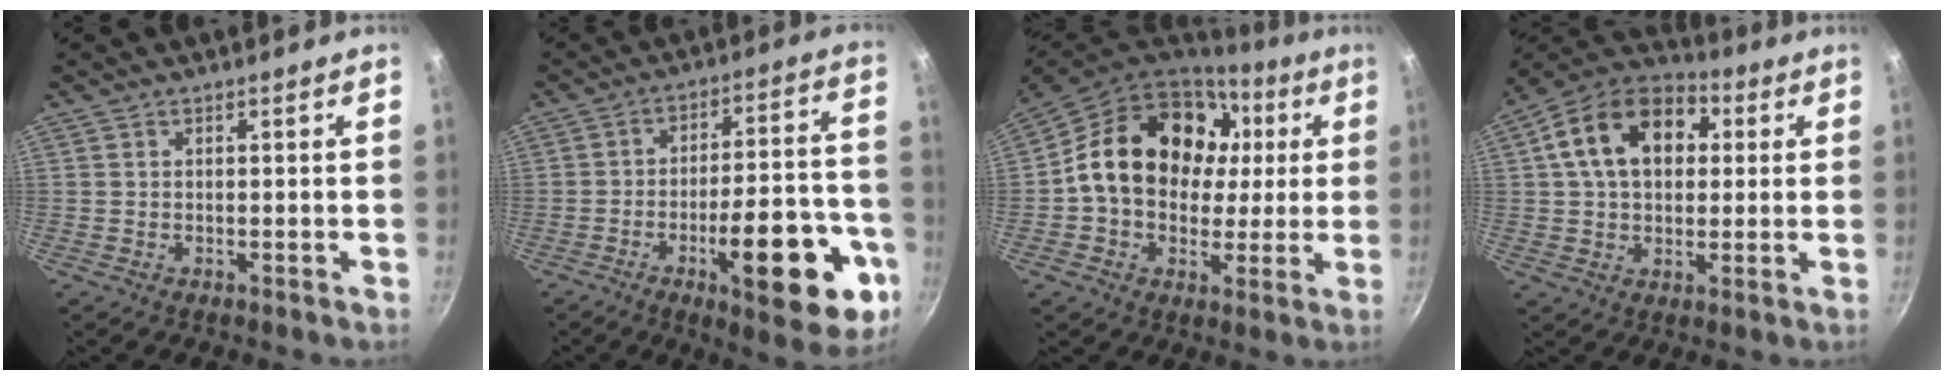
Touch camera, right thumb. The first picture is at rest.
{"total": 21.3, "force": [-8.7, 7.4, 18.0], "torque": [-0.205, 0.041, -0.116]}
{"total": 22.3, "force": [3.8, 17.1, 13.8], "torque": [-0.211, 0.028, 0.059]}
{"total": 17.1, "force": [4.0, 11.9, 11.6], "torque": [-0.173, 0.026, 0.049]}